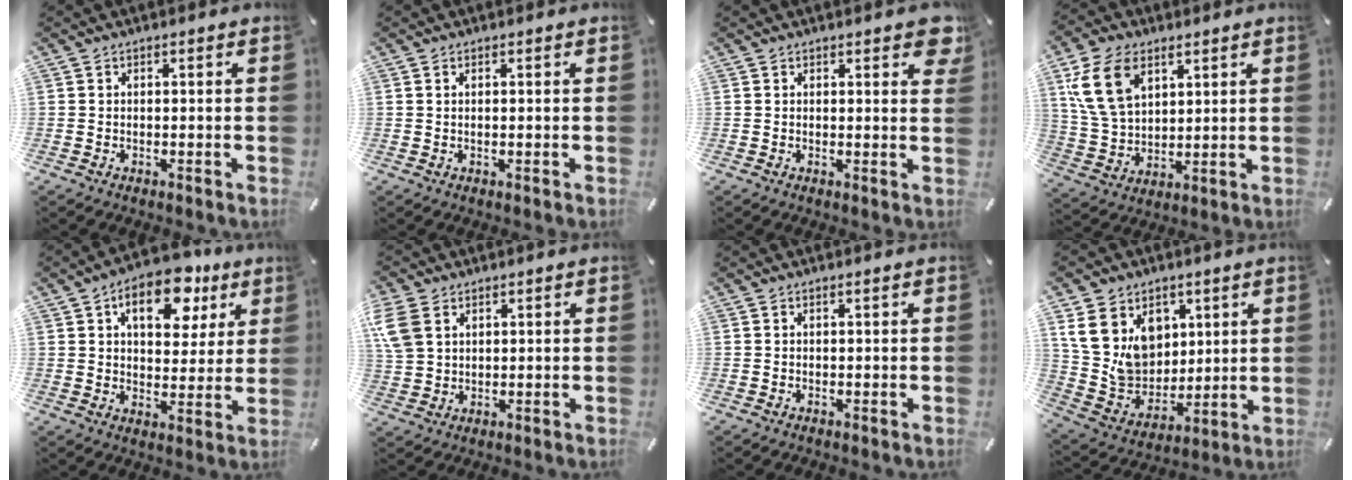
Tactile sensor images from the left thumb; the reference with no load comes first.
{"total": 0.9, "force": [0.2, 0.1, 0.8], "torque": [-0.016, -0.003, 0.004]}
{"total": 3.9, "force": [2.3, 1.6, 2.7], "torque": [-0.020, -0.013, 0.033]}
{"total": 12.1, "force": [5.6, 8.0, 7.2], "torque": [-0.192, -0.005, 0.104]}
{"total": 13.6, "force": [6.9, 8.3, 8.3], "torque": [-0.106, -0.029, 0.114]}
{"total": 7.6, "force": [3.2, 5.8, 3.6], "torque": [-0.101, 0.005, 0.062]}
{"total": 0.6, "force": [0.2, 0.0, 0.5], "torque": [-0.008, 0.000, 0.003]}
{"total": 16.0, "force": [6.9, 12.8, 6.6], "torque": [-0.153, -0.040, 0.136]}